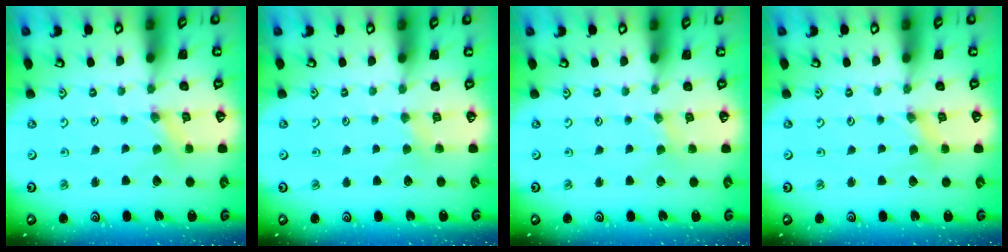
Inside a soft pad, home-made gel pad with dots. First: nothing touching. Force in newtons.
{"total": 2.4, "press": 2.3, "slide": 0.3}
{"total": 0.0}
{"total": 0.0}